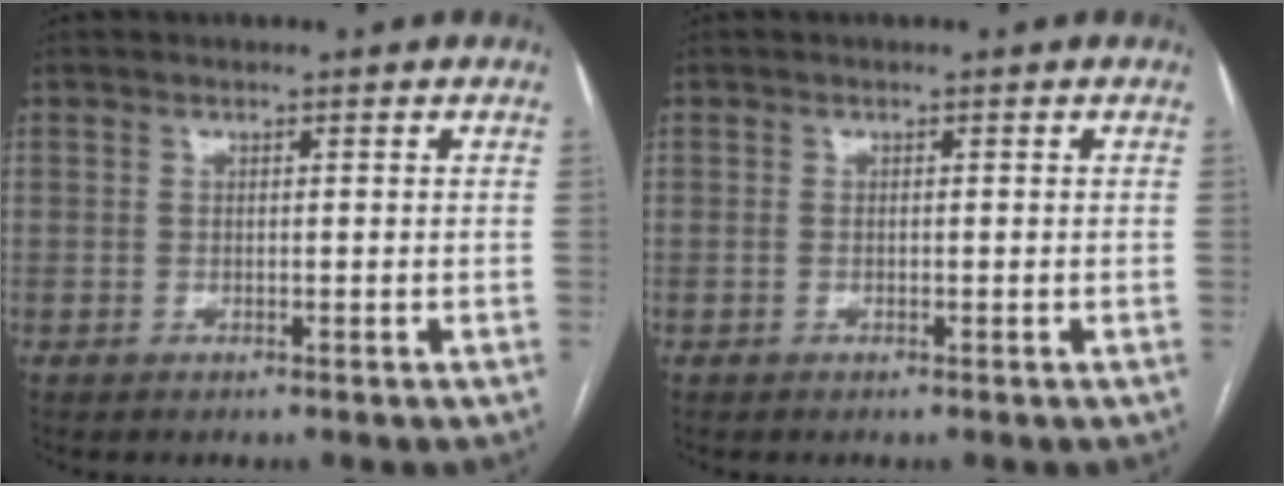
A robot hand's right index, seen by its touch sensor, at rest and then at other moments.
{"total": 0.0}